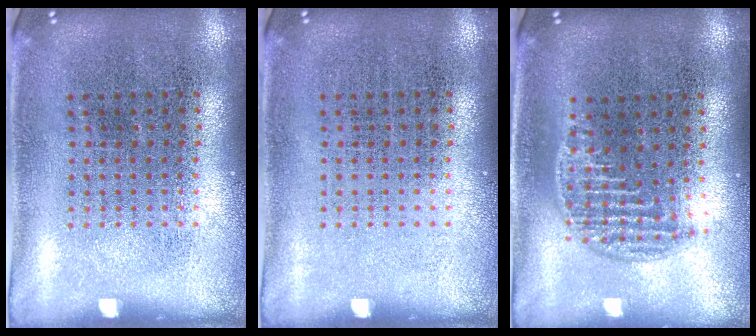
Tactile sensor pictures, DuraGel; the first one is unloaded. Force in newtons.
{"total": 0.0}
{"total": 1.3, "press": 1.1, "slide": 0.6}